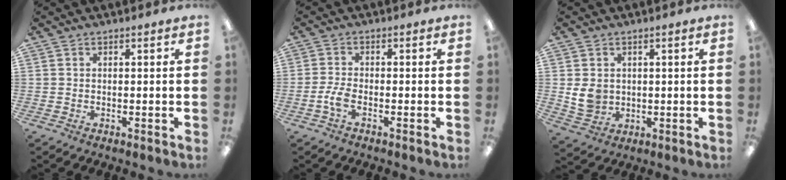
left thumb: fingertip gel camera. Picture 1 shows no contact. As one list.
[{"total": 3.6, "force": [-1.5, 1.7, 2.7], "torque": [-0.060, 0.003, -0.028]}, {"total": 5.6, "force": [0.7, 5.0, 2.4], "torque": [-0.042, 0.003, 0.017]}]